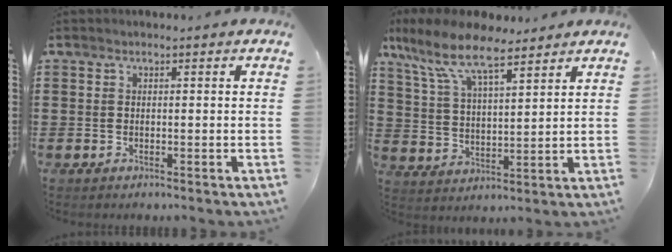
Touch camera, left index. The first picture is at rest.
{"total": 9.6, "force": [7.3, 2.8, 5.6], "torque": [-0.132, -0.022, 0.131]}